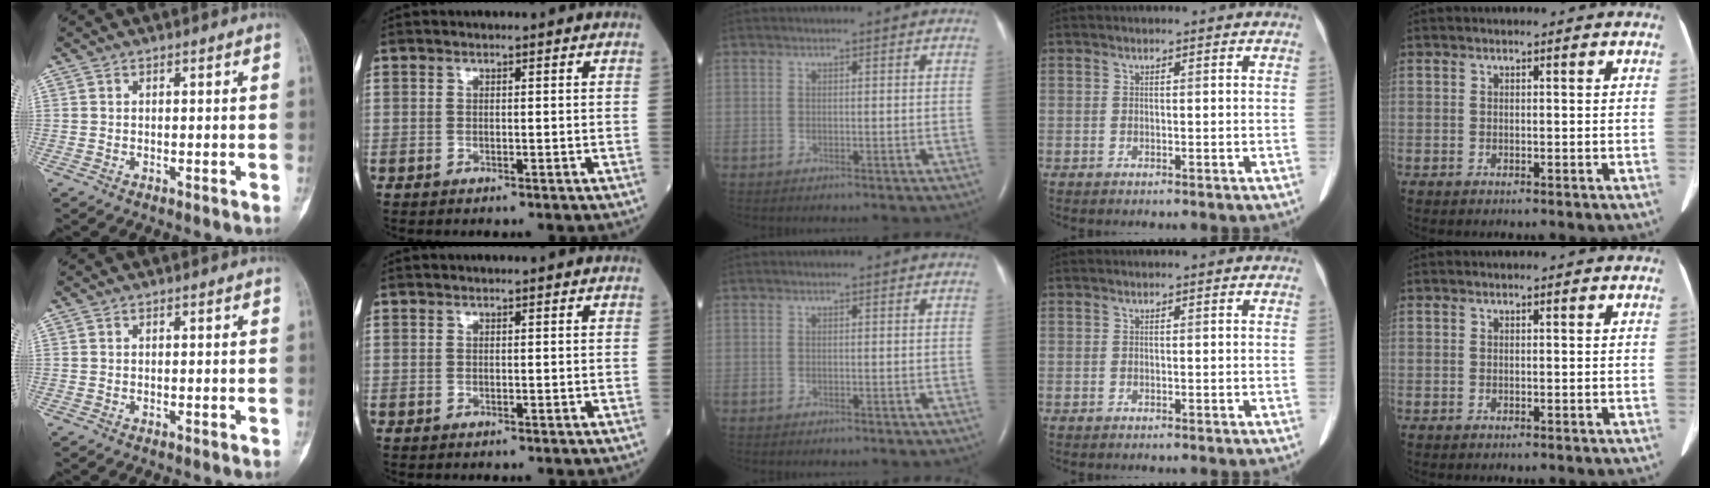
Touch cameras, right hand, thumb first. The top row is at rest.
{}